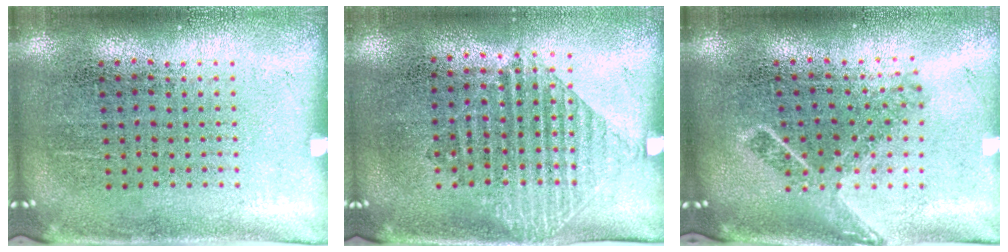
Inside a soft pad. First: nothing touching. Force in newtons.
{"total": 1.2, "press": 1.0, "slide": 0.6}
{"total": 1.8, "press": 1.3, "slide": 1.2}